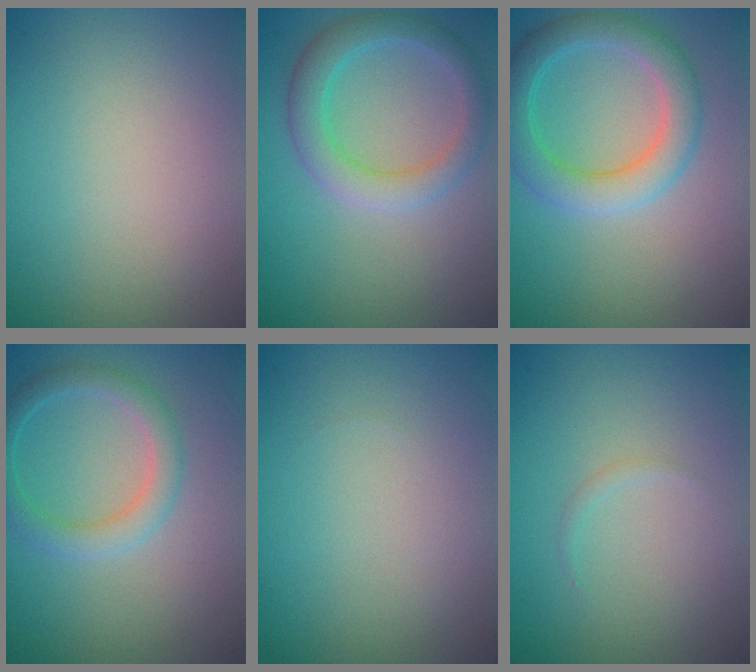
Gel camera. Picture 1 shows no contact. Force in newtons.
{"total": 3.8, "press": 3.8, "slide": 0.1}
{"total": 4.4, "press": 4.4, "slide": 0.2}
{"total": 2.7, "press": 2.7, "slide": 0.1}
{"total": 0.0}
{"total": 0.5, "press": 0.5, "slide": 0.0}